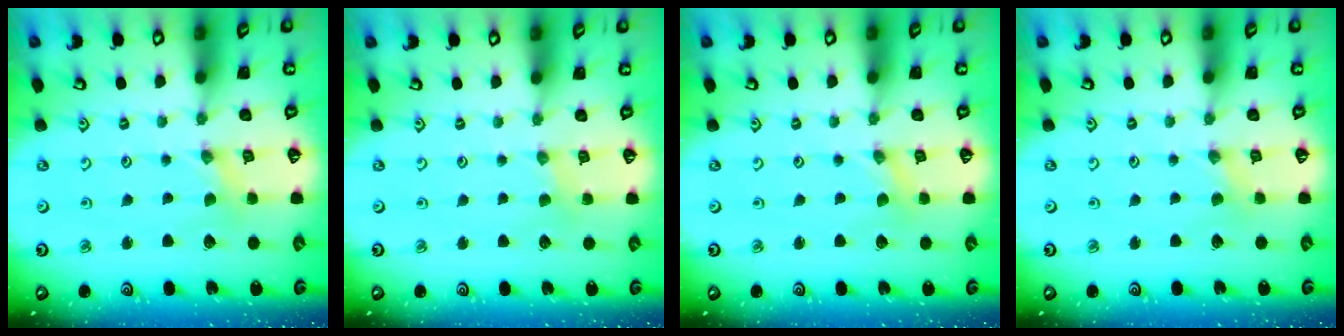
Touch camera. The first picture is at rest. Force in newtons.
{"total": 1.0, "press": 0.9, "slide": 0.3}
{"total": 0.0}
{"total": 1.0, "press": 1.0, "slide": 0.2}